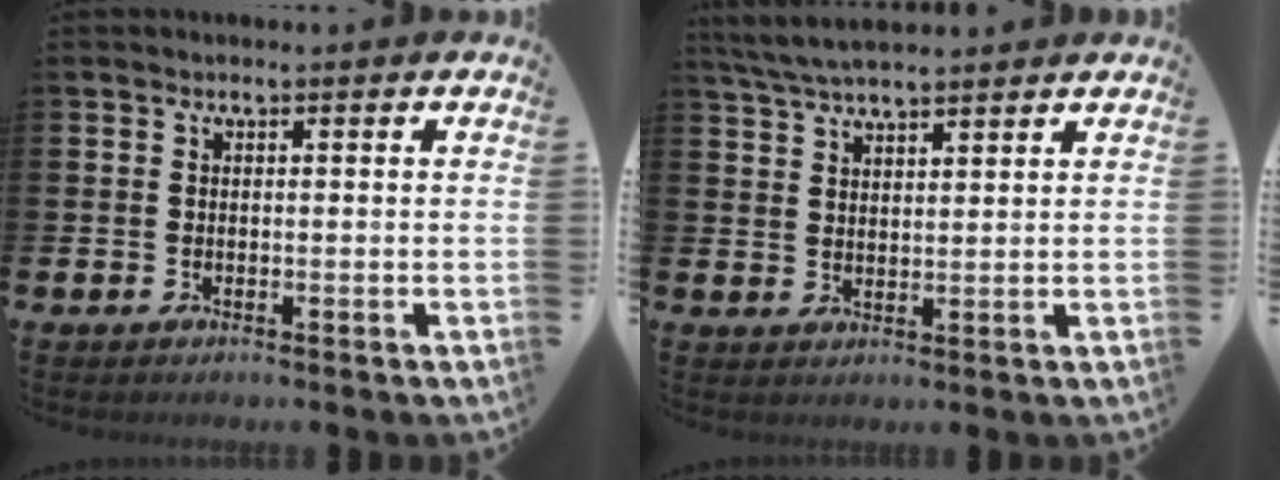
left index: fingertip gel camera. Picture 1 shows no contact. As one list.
[{"total": 4.9, "force": [4.7, 0.5, 1.5], "torque": [-0.048, -0.010, 0.087]}]